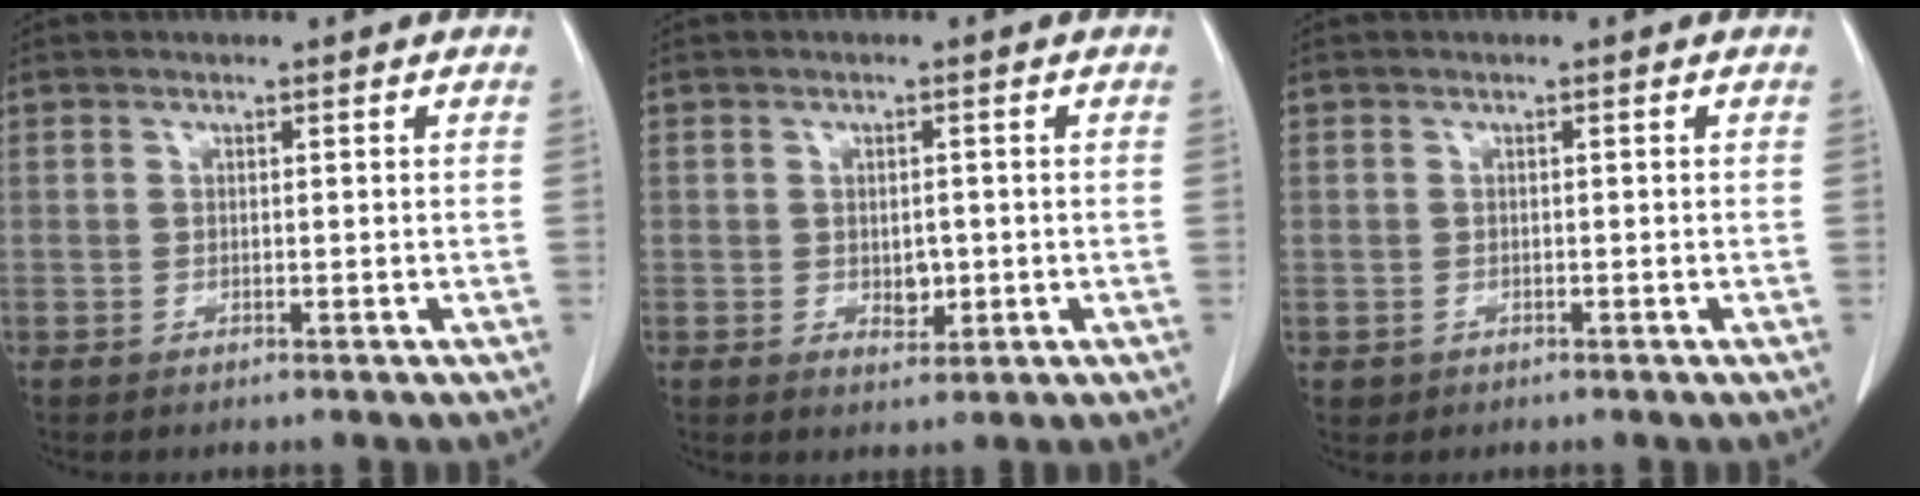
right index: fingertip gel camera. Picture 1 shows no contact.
{"total": 2.8, "force": [-0.4, 1.8, 2.1], "torque": [-0.029, -0.002, 0.002]}
{"total": 1.3, "force": [-0.2, 1.3, -0.1], "torque": [0.007, 0.005, -0.001]}